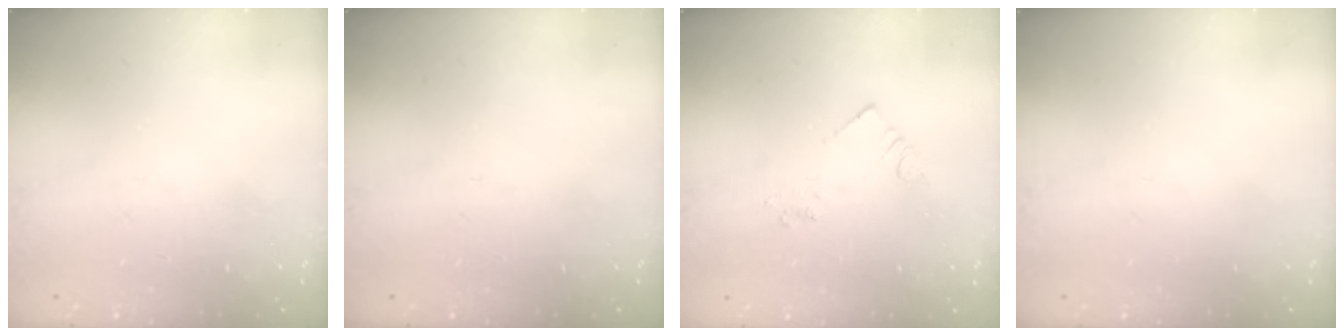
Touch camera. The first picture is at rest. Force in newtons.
{"total": 0.0}
{"total": 2.1, "press": 2.1, "slide": 0.3}
{"total": 0.0}